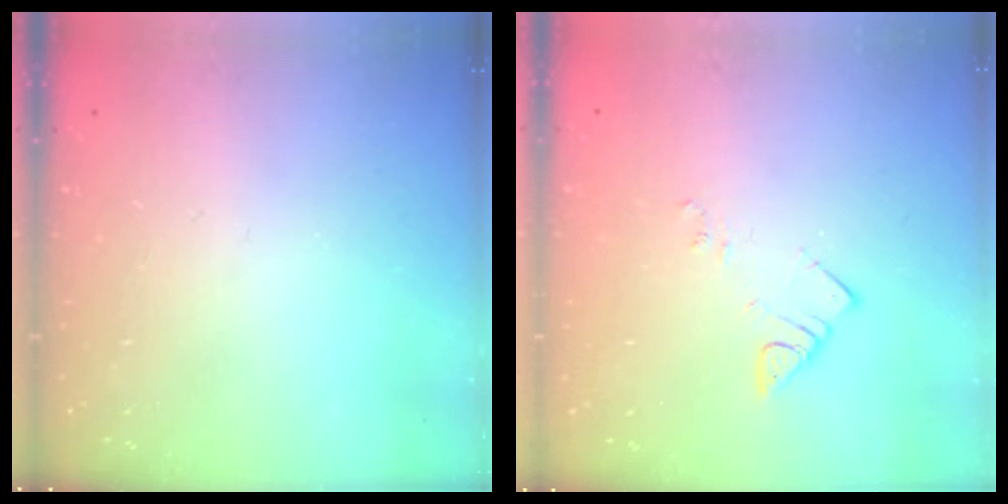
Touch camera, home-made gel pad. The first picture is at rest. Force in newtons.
{"total": 3.7, "press": 3.7, "slide": 0.4}